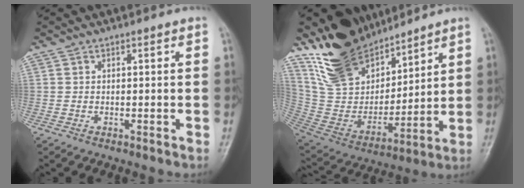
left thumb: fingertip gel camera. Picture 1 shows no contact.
{"total": 19.8, "force": [15.3, 9.6, 8.2], "torque": [-0.101, -0.083, 0.297]}